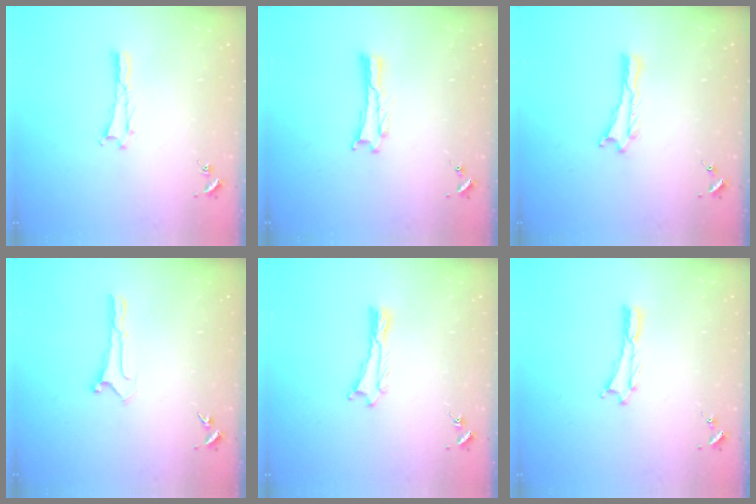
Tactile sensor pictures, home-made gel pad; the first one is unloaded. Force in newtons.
{"total": 0.0}
{"total": 0.0}
{"total": 0.0}
{"total": 0.0}
{"total": 0.0}